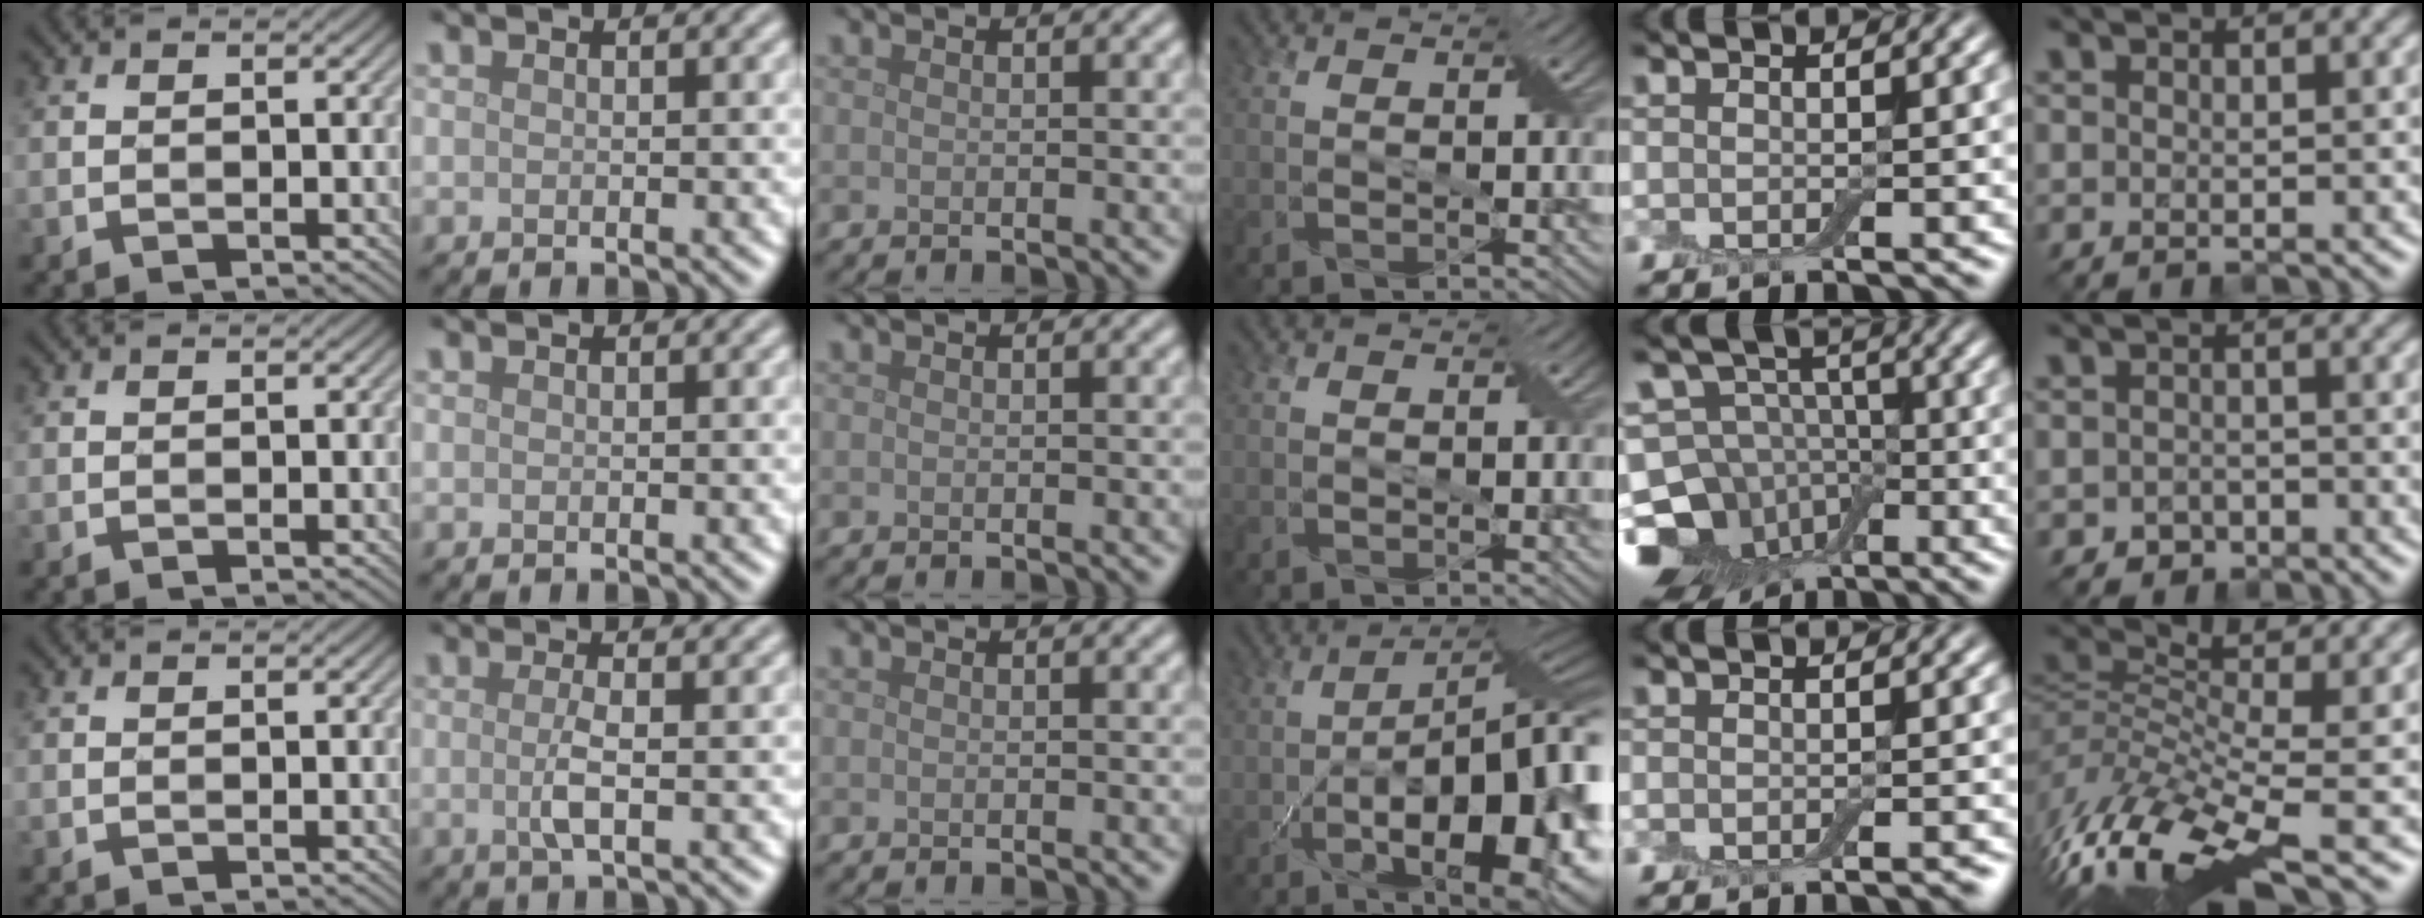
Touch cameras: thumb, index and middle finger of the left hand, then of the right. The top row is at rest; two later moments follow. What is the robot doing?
{"motion": "insert", "object": "drawer"}